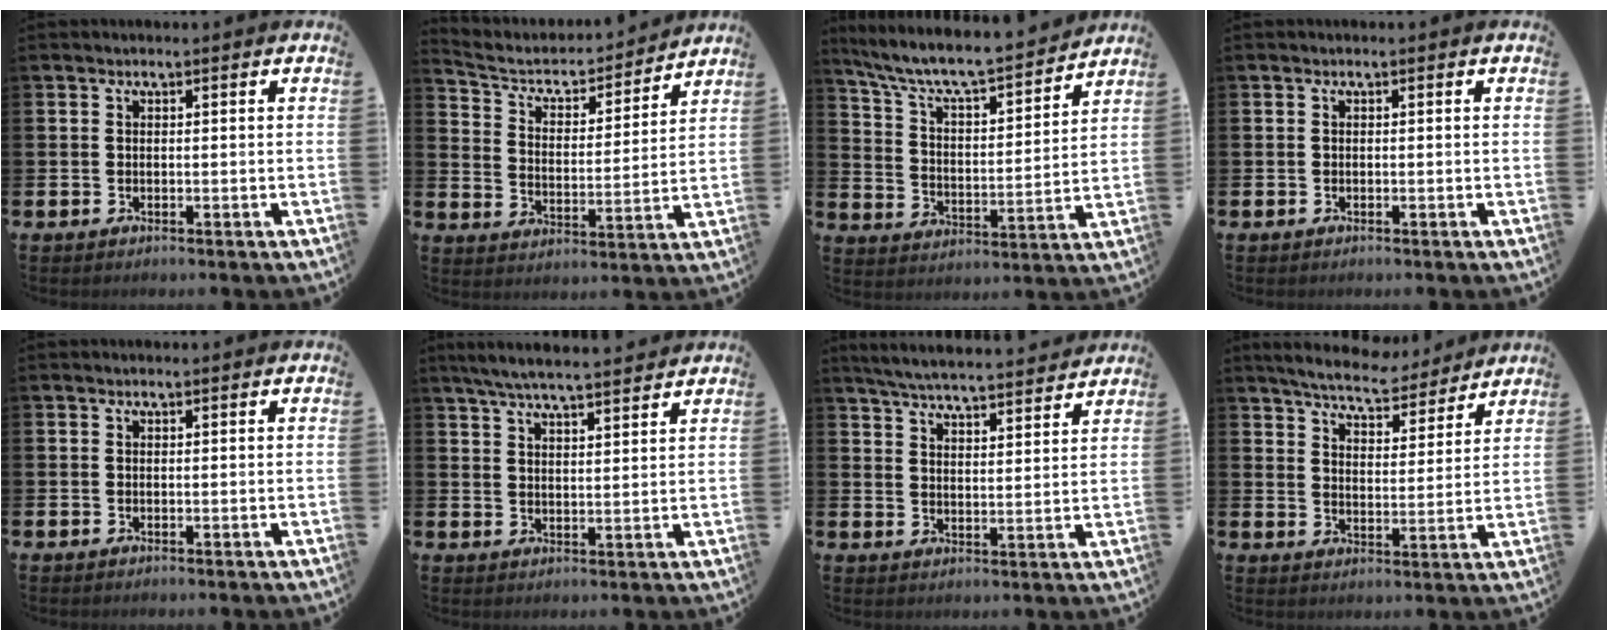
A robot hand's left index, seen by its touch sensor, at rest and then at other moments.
{"total": 5.2, "force": [4.7, 2.0, 1.2], "torque": [-0.054, -0.042, 0.073]}
{"total": 8.0, "force": [7.4, 1.0, 2.8], "torque": [-0.094, -0.055, 0.123]}
{"total": 0.0}
{"total": 0.0}
{"total": 6.0, "force": [5.7, 0.2, 1.7], "torque": [-0.049, -0.024, 0.102]}
{"total": 5.8, "force": [5.7, 0.2, 1.1], "torque": [-0.038, -0.038, 0.099]}
{"total": 7.1, "force": [6.8, 1.1, 1.5], "torque": [-0.050, -0.042, 0.120]}